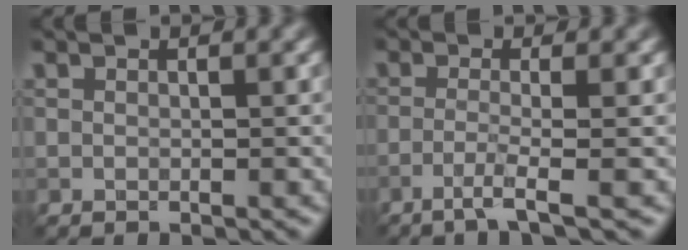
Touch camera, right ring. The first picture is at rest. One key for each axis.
{"total": 2.5, "fx": -1.3, "fy": 0.2, "fz": 2.1, "tx": -0.034, "ty": 0.000, "tz": -0.042}